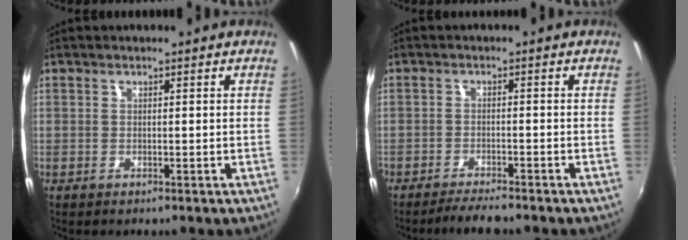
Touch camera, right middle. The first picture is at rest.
{"total": 4.3, "force": [-3.9, 0.4, 1.7], "torque": [-0.049, -0.008, -0.070]}